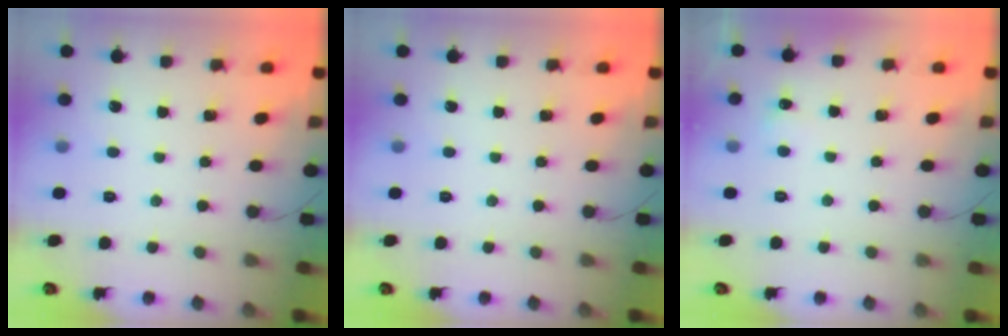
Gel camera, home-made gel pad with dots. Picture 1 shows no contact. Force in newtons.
{"total": 0.0}
{"total": 10.6, "press": 3.1, "slide": 10.2}